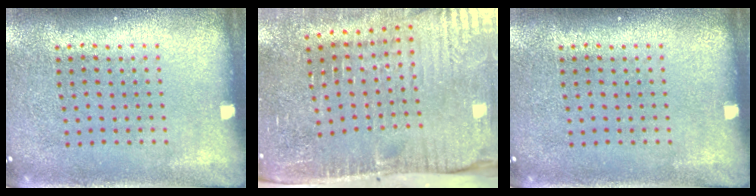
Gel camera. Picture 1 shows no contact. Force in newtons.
{"total": 4.9, "press": 4.2, "slide": 2.5}
{"total": 0.0}